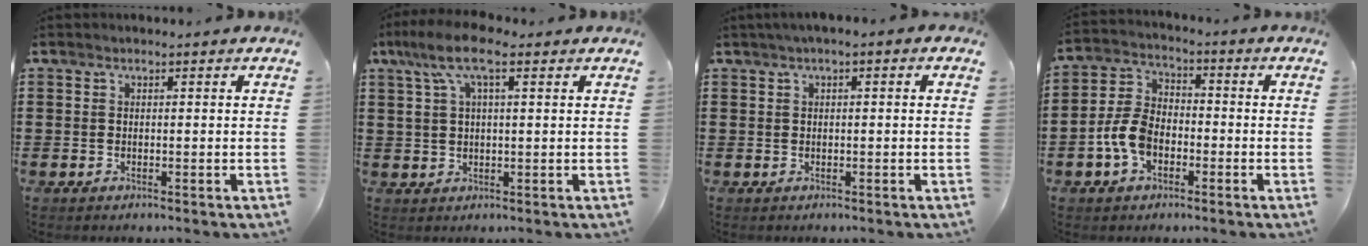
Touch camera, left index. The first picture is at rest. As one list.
[{"total": 7.9, "force": [3.9, 2.5, 6.4], "torque": [-0.132, 0.009, 0.069]}, {"total": 1.2, "force": [-0.3, 0.6, 1.0], "torque": [-0.019, 0.003, -0.008]}, {"total": 6.6, "force": [-2.6, 4.2, 4.4], "torque": [-0.117, 0.005, -0.058]}]